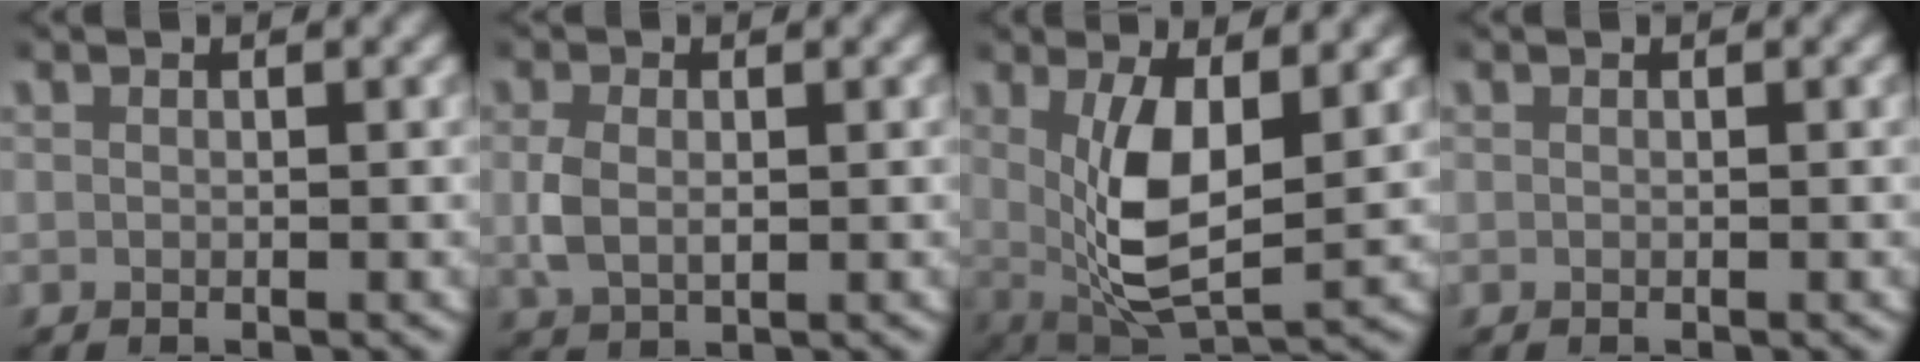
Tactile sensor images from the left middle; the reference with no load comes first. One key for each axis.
{"total": 2.6, "fx": 0.1, "fy": 1.7, "fz": 1.9, "tx": -0.056, "ty": -0.007, "tz": 0.008}
{"total": 7.3, "fx": 1.1, "fy": 3.4, "fz": 6.3, "tx": -0.135, "ty": -0.022, "tz": 0.035}
{"total": 0.0}